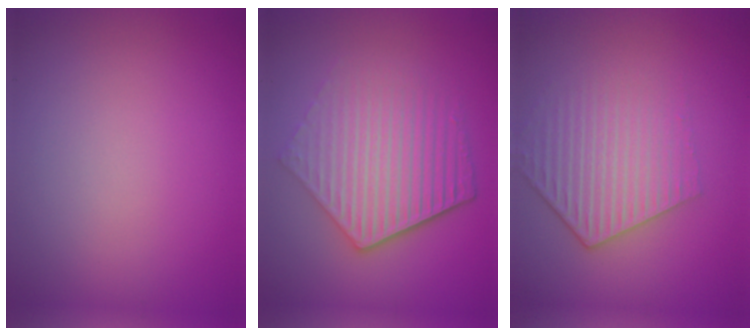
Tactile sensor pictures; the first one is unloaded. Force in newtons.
{"total": 6.1, "press": 4.4, "slide": 4.2}
{"total": 3.9, "press": 3.1, "slide": 2.4}